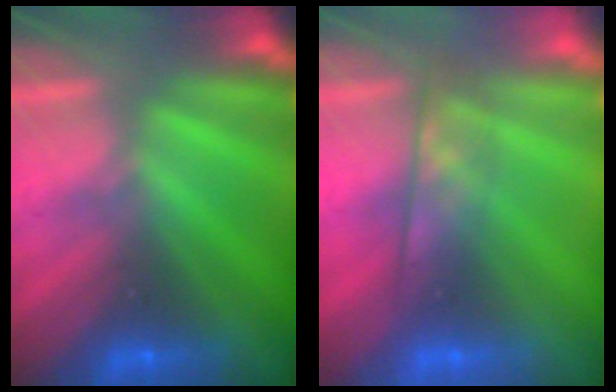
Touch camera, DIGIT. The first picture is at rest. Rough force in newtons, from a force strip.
{"total": 3.8}